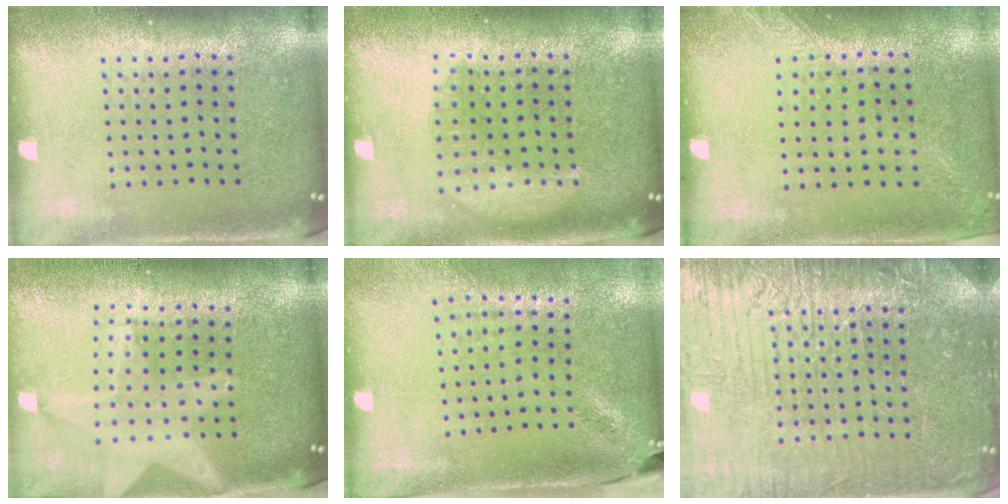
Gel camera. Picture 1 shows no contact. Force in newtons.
{"total": 1.4, "press": 1.4, "slide": 0.1}
{"total": 1.3, "press": 1.2, "slide": 0.5}
{"total": 2.2, "press": 1.8, "slide": 1.2}
{"total": 1.9, "press": 1.5, "slide": 1.2}
{"total": 7.3, "press": 7.3, "slide": 1.0}